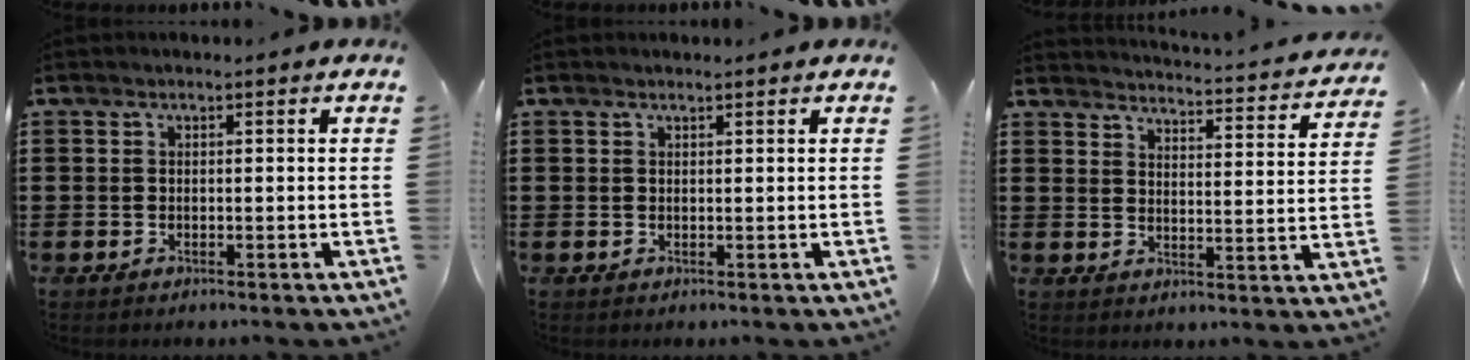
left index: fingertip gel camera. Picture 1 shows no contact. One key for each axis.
{"total": 0.5, "fx": 0.4, "fy": 0.0, "fz": 0.3, "tx": -0.007, "ty": -0.001, "tz": 0.009}
{"total": 2.9, "fx": 2.9, "fy": -0.5, "fz": 0.5, "tx": -0.021, "ty": -0.033, "tz": 0.041}